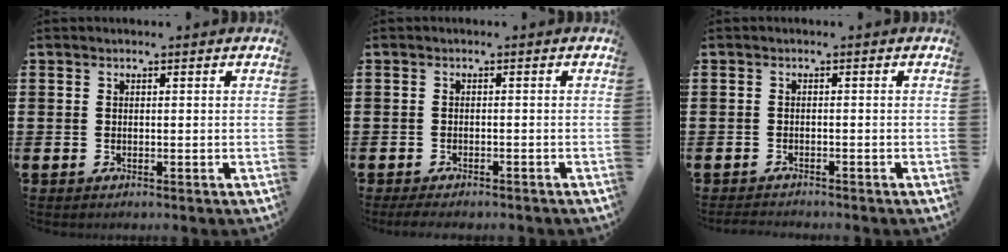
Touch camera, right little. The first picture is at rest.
{"total": 0.9, "force": [-0.7, 0.2, 0.5], "torque": [-0.011, -0.001, -0.013]}
{"total": 1.0, "force": [-1.0, 0.0, 0.0], "torque": [-0.003, -0.002, -0.020]}